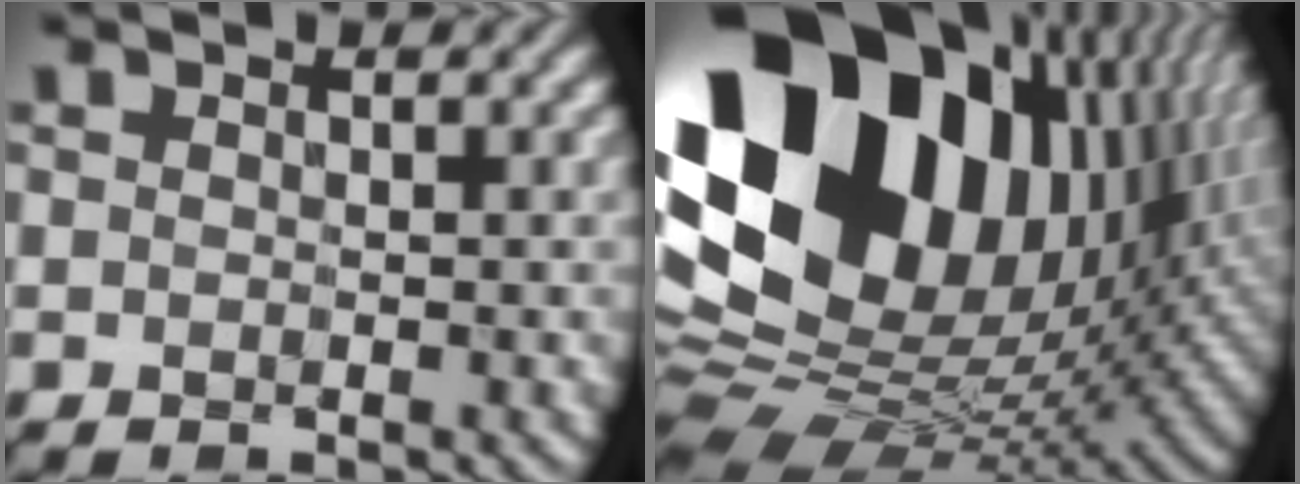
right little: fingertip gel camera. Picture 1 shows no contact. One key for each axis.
{"total": 21.2, "fx": 6.3, "fy": 14.3, "fz": 14.3, "tx": -0.301, "ty": 0.022, "tz": 0.116}